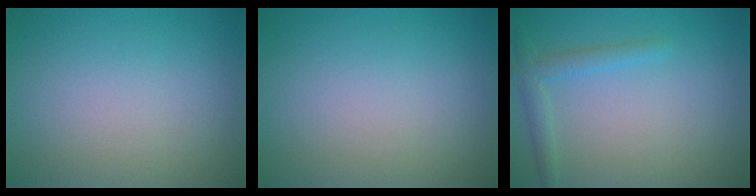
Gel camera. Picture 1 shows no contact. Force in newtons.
{"total": 0.0}
{"total": 1.9, "press": 1.9, "slide": 0.1}